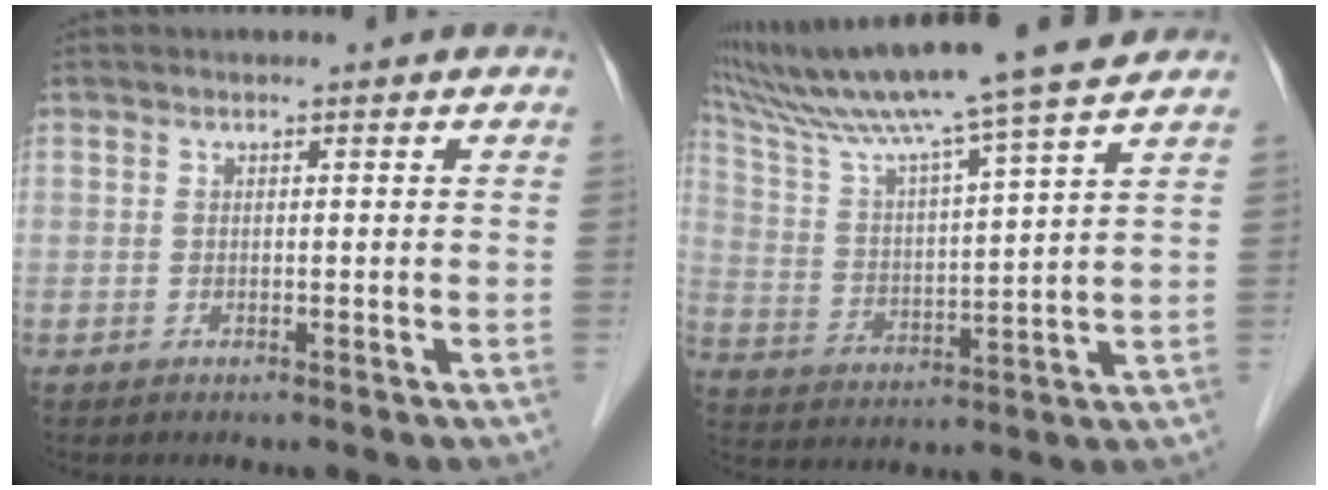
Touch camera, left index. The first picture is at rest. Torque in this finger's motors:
{"motor_torque": [-0.06, -0.43, 0.83, 0.21]}